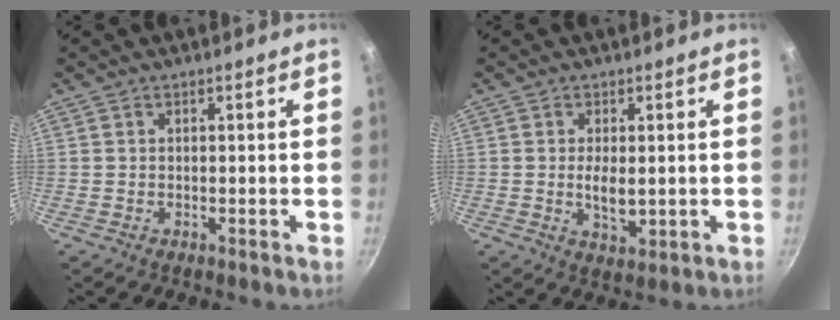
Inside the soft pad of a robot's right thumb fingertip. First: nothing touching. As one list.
[{"total": 4.6, "force": [0.1, 2.2, 4.1], "torque": [-0.073, -0.007, 0.005]}]